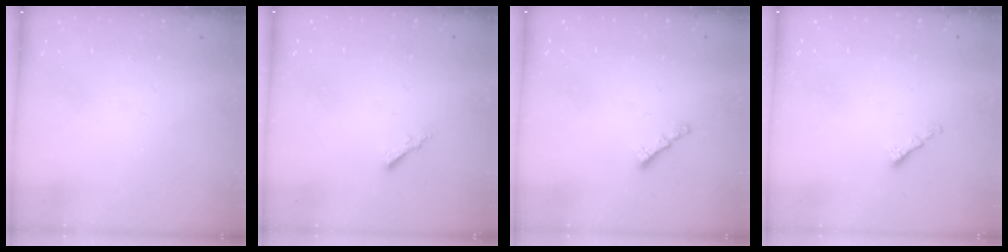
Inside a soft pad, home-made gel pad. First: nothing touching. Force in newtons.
{"total": 1.7, "press": 1.6, "slide": 0.4}
{"total": 0.6, "press": 0.5, "slide": 0.4}
{"total": 1.4, "press": 1.2, "slide": 0.6}